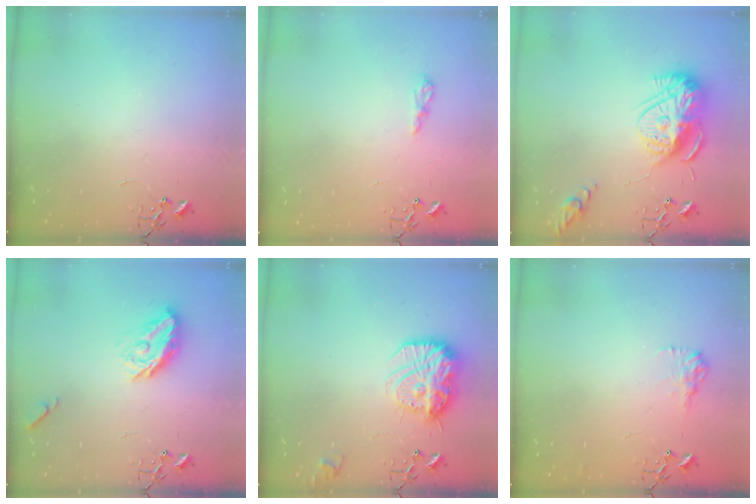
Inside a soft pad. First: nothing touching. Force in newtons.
{"total": 6.3, "press": 6.2, "slide": 0.8}
{"total": 16.0, "press": 16.0, "slide": 1.5}
{"total": 11.3, "press": 11.3, "slide": 0.6}
{"total": 16.5, "press": 16.5, "slide": 1.4}
{"total": 8.9, "press": 8.9, "slide": 0.3}